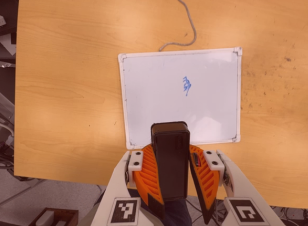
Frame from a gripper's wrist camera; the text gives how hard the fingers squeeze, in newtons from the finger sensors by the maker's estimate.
{"total": 10.6, "left": 10.3, "right": 10.9}